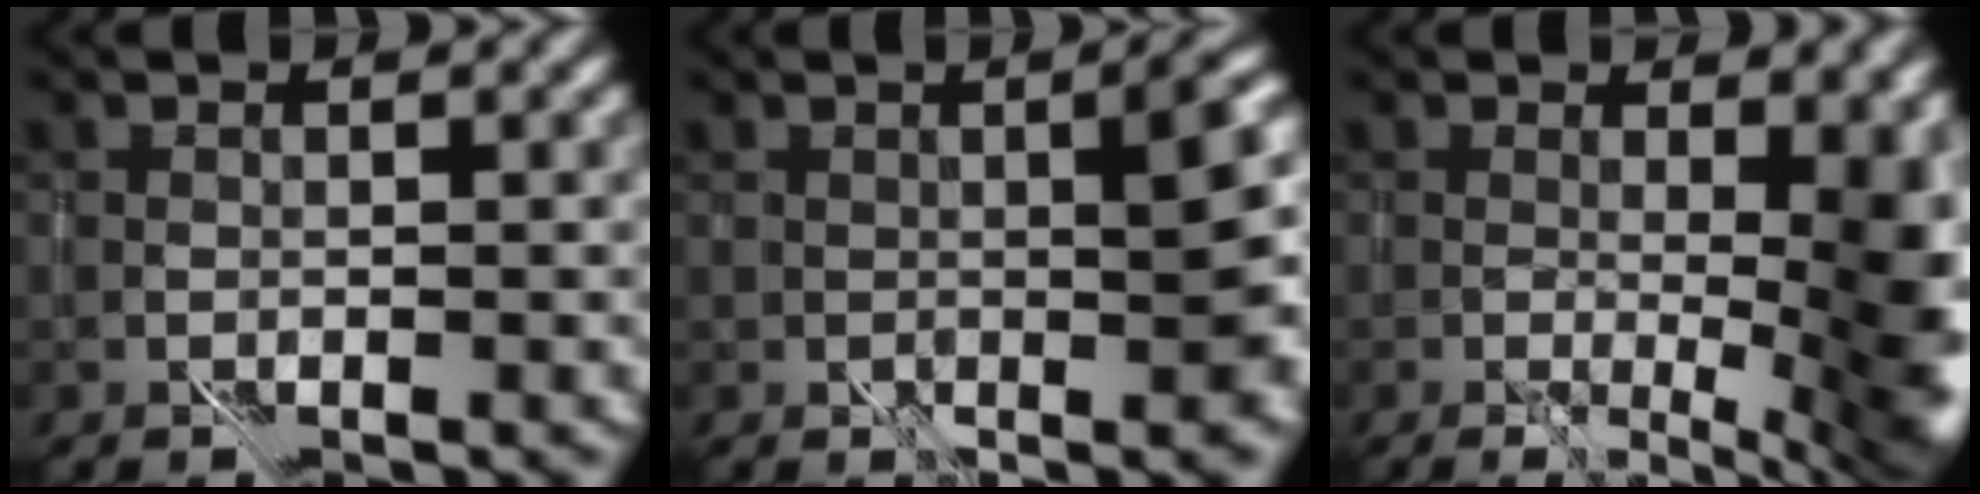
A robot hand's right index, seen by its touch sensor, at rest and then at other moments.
{"total": 5.8, "force": [0.9, 1.2, 5.6], "torque": [-0.061, 0.012, 0.021]}
{"total": 11.5, "force": [0.9, 4.0, 10.8], "torque": [-0.094, 0.009, 0.026]}